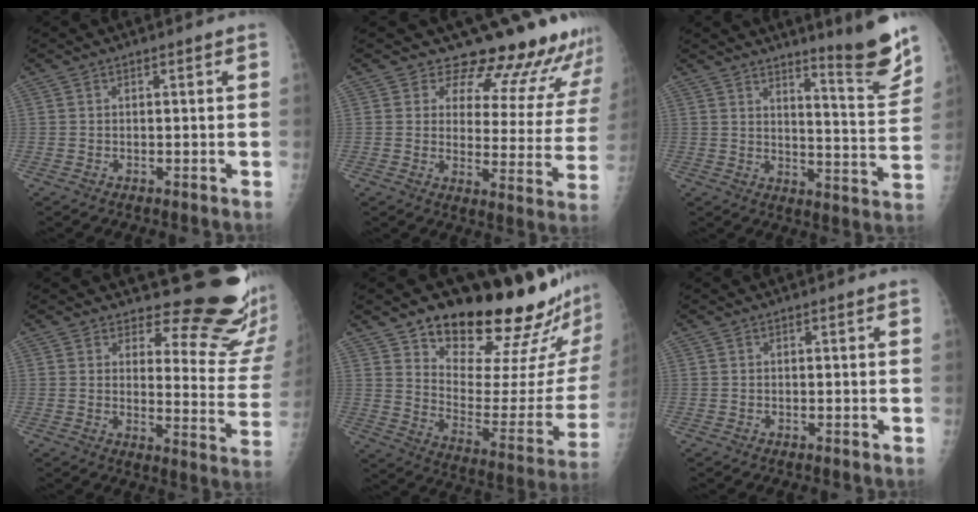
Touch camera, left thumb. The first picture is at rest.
{"total": 17.8, "force": [16.7, 5.4, 2.9], "torque": [0.021, -0.146, 0.185]}
{"total": 11.3, "force": [9.0, 0.6, 6.9], "torque": [-0.077, -0.081, 0.130]}
{"total": 16.2, "force": [14.5, 4.8, 5.4], "torque": [-0.019, -0.151, 0.159]}
{"total": 26.3, "force": [19.9, 7.8, 15.3], "torque": [-0.180, -0.129, 0.282]}
{"total": 0.0}